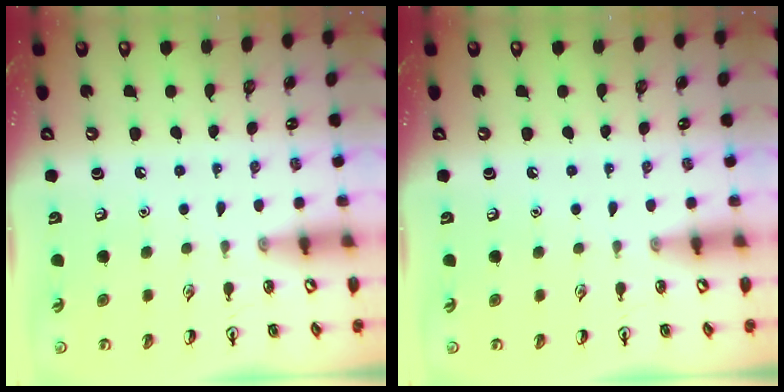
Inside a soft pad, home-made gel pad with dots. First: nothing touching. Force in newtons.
{"total": 0.0}